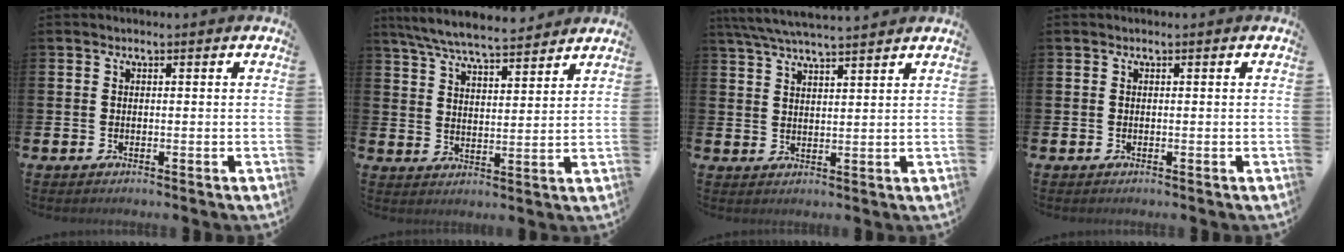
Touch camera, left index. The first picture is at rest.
{"total": 7.2, "force": [6.8, 0.8, 2.3], "torque": [-0.072, -0.030, 0.124]}
{"total": 5.4, "force": [5.1, 0.2, 1.8], "torque": [-0.056, -0.015, 0.094]}
{"total": 0.0}